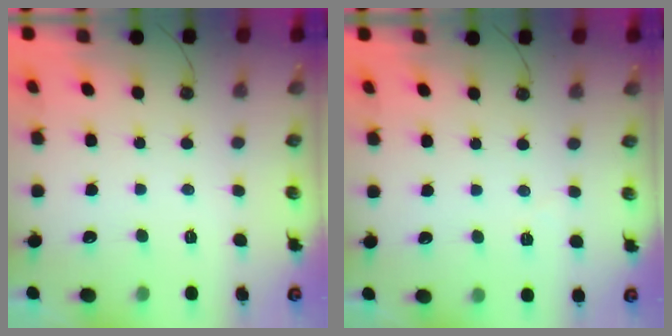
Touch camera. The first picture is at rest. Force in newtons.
{"total": 1.6, "press": 1.4, "slide": 0.6}